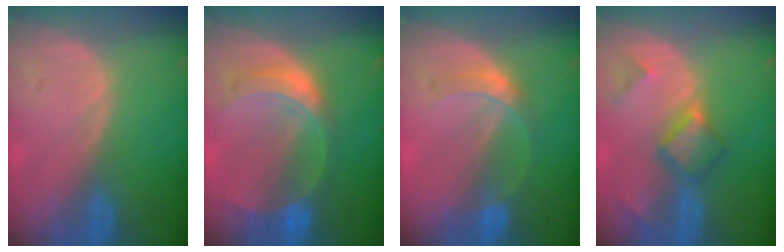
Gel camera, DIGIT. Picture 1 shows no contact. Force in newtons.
{"total": 7.6, "press": 6.6, "slide": 3.8}
{"total": 3.7, "press": 3.6, "slide": 0.3}
{"total": 5.5, "press": 5.0, "slide": 2.2}